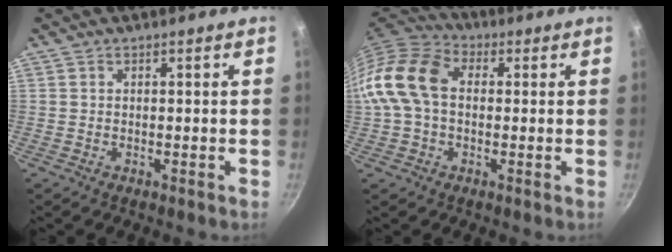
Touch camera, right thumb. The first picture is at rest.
{"total": 13.9, "force": [0.8, 9.8, 9.8], "torque": [-0.172, 0.031, -0.005]}